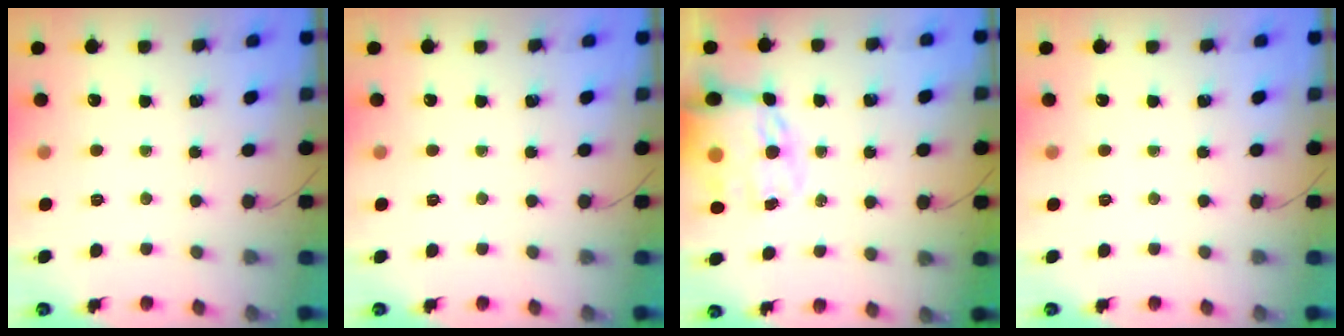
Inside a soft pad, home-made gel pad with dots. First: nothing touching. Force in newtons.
{"total": 0.0}
{"total": 16.2, "press": 15.7, "slide": 4.0}
{"total": 0.0}